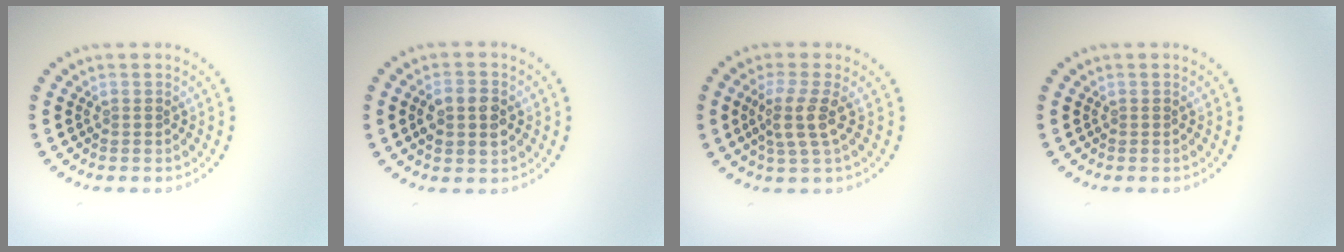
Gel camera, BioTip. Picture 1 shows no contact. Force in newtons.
{"total": 3.6, "press": 3.6, "slide": 0.1}
{"total": 3.0, "press": 2.4, "slide": 1.9}
{"total": 0.0}